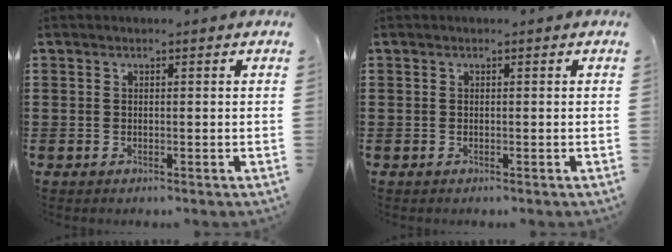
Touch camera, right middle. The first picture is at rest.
{"total": 0.0}